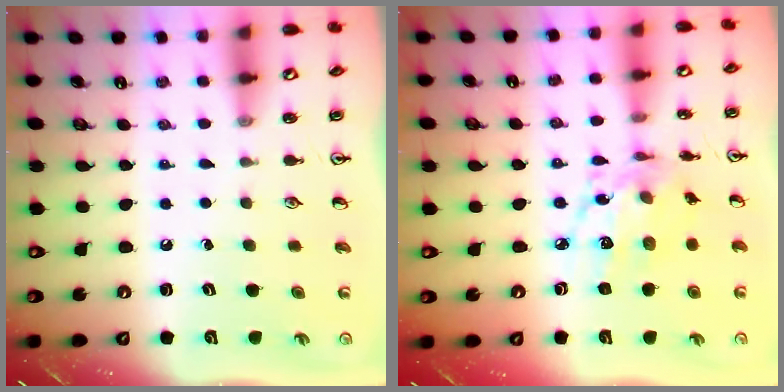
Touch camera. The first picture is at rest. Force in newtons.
{"total": 12.1, "press": 12.1, "slide": 0.8}